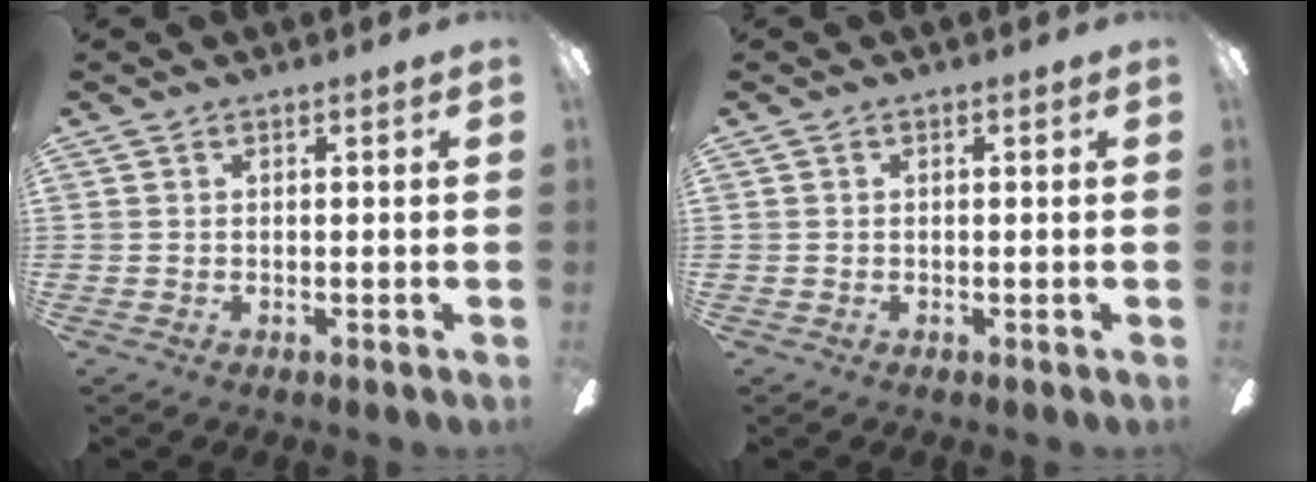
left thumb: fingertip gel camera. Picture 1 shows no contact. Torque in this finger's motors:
{"motor_torque": [0.03, 0.00, -0.05, 0.03, 0.00]}